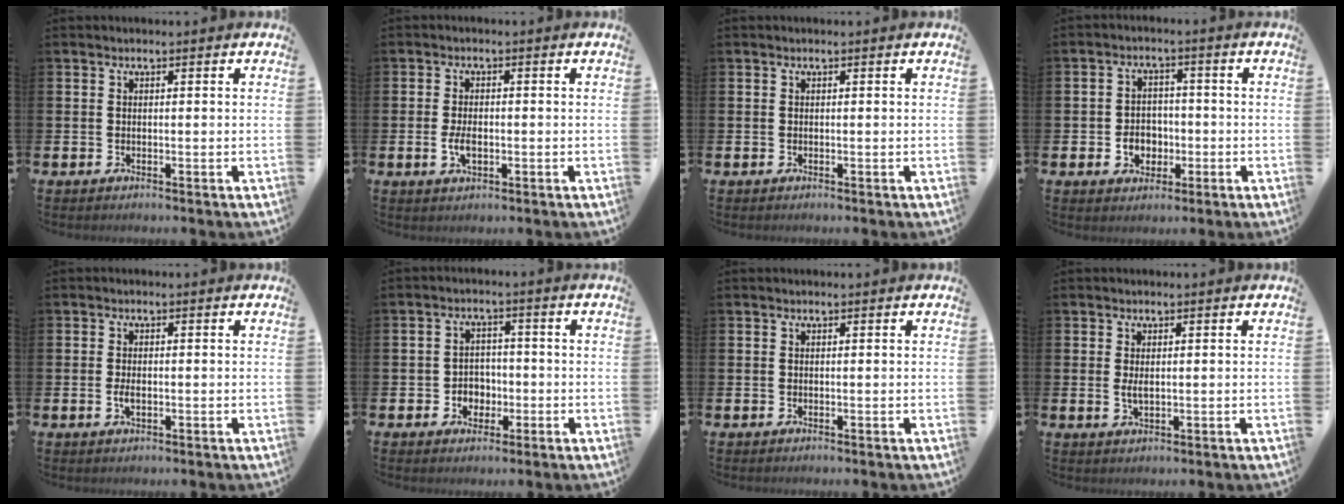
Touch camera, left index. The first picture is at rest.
{"total": 3.0, "force": [-0.5, 1.6, 2.4], "torque": [-0.039, -0.001, -0.011]}
{"total": 0.0}
{"total": 4.0, "force": [-1.1, 3.4, 1.8], "torque": [-0.018, -0.002, -0.030]}
{"total": 1.7, "force": [-0.3, 0.8, 1.5], "torque": [-0.020, -0.002, -0.008]}
{"total": 3.1, "force": [-0.9, 2.9, 0.9], "torque": [-0.011, -0.004, -0.027]}
{"total": 0.0}
{"total": 1.8, "force": [0.3, 0.7, 1.7], "torque": [-0.025, -0.001, 0.003]}